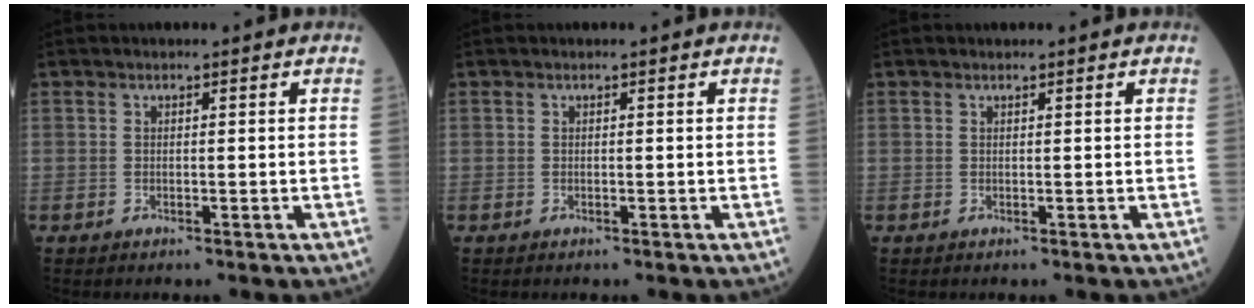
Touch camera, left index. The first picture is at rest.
{"total": 0.0}
{"total": 0.0}